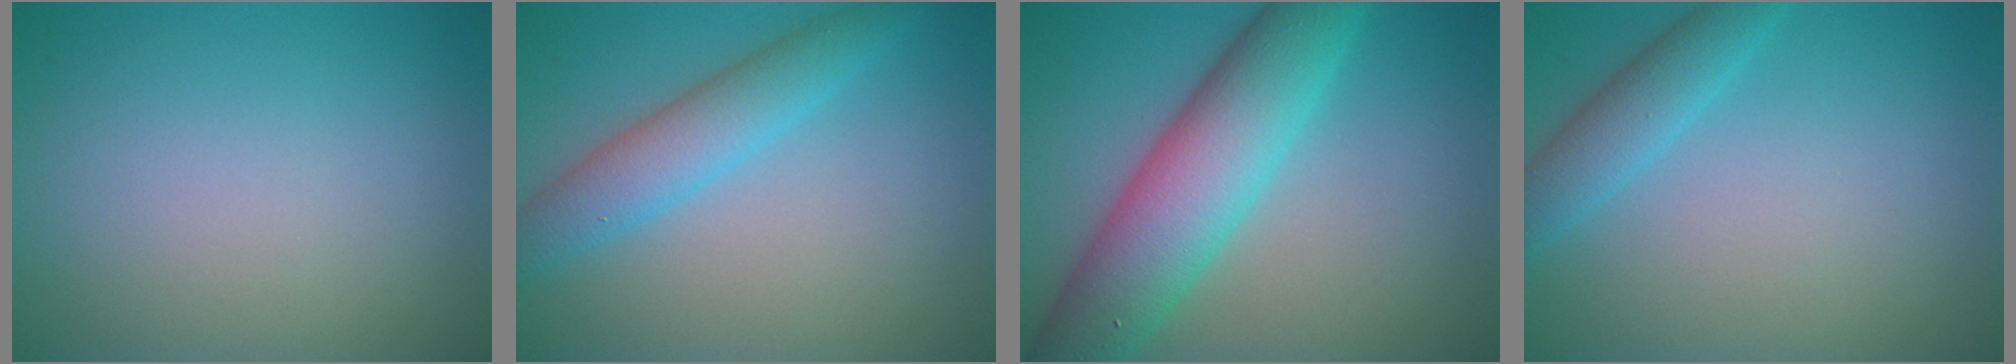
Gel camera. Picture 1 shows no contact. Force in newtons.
{"total": 3.9, "press": 3.9, "slide": 0.1}
{"total": 8.8, "press": 8.8, "slide": 0.2}
{"total": 2.9, "press": 2.9, "slide": 0.2}